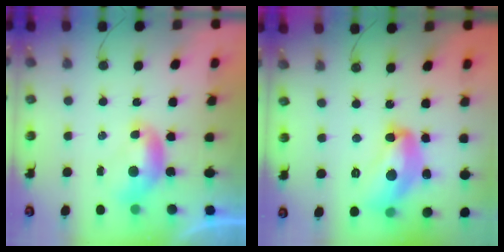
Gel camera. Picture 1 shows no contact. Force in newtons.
{"total": 12.0, "press": 12.0, "slide": 0.8}